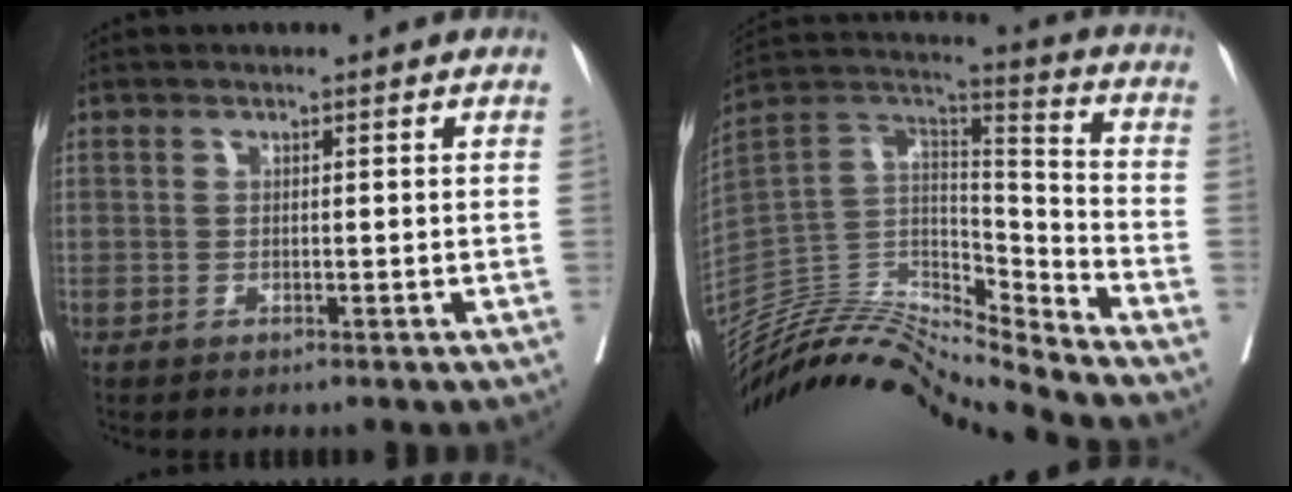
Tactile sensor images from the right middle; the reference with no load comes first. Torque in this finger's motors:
{"motor_torque": [-0.17, -1.09, -0.16, 0.00]}